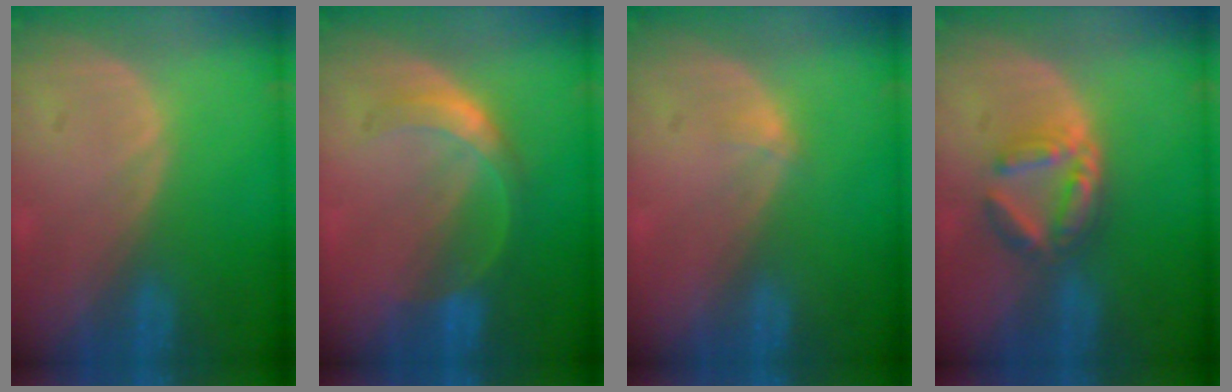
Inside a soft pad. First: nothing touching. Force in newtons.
{"total": 5.7, "press": 5.1, "slide": 2.7}
{"total": 1.1, "press": 0.8, "slide": 0.7}
{"total": 5.5, "press": 5.4, "slide": 1.1}